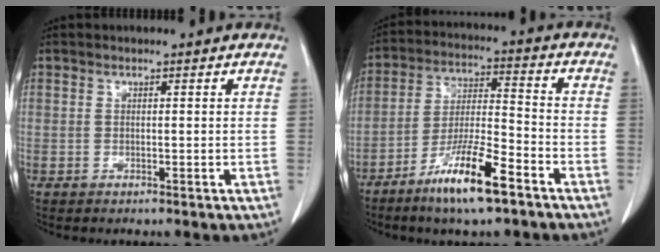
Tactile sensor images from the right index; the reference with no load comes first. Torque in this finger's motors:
{"motor_torque": [1.09, -0.91, 0.36, 0.07]}